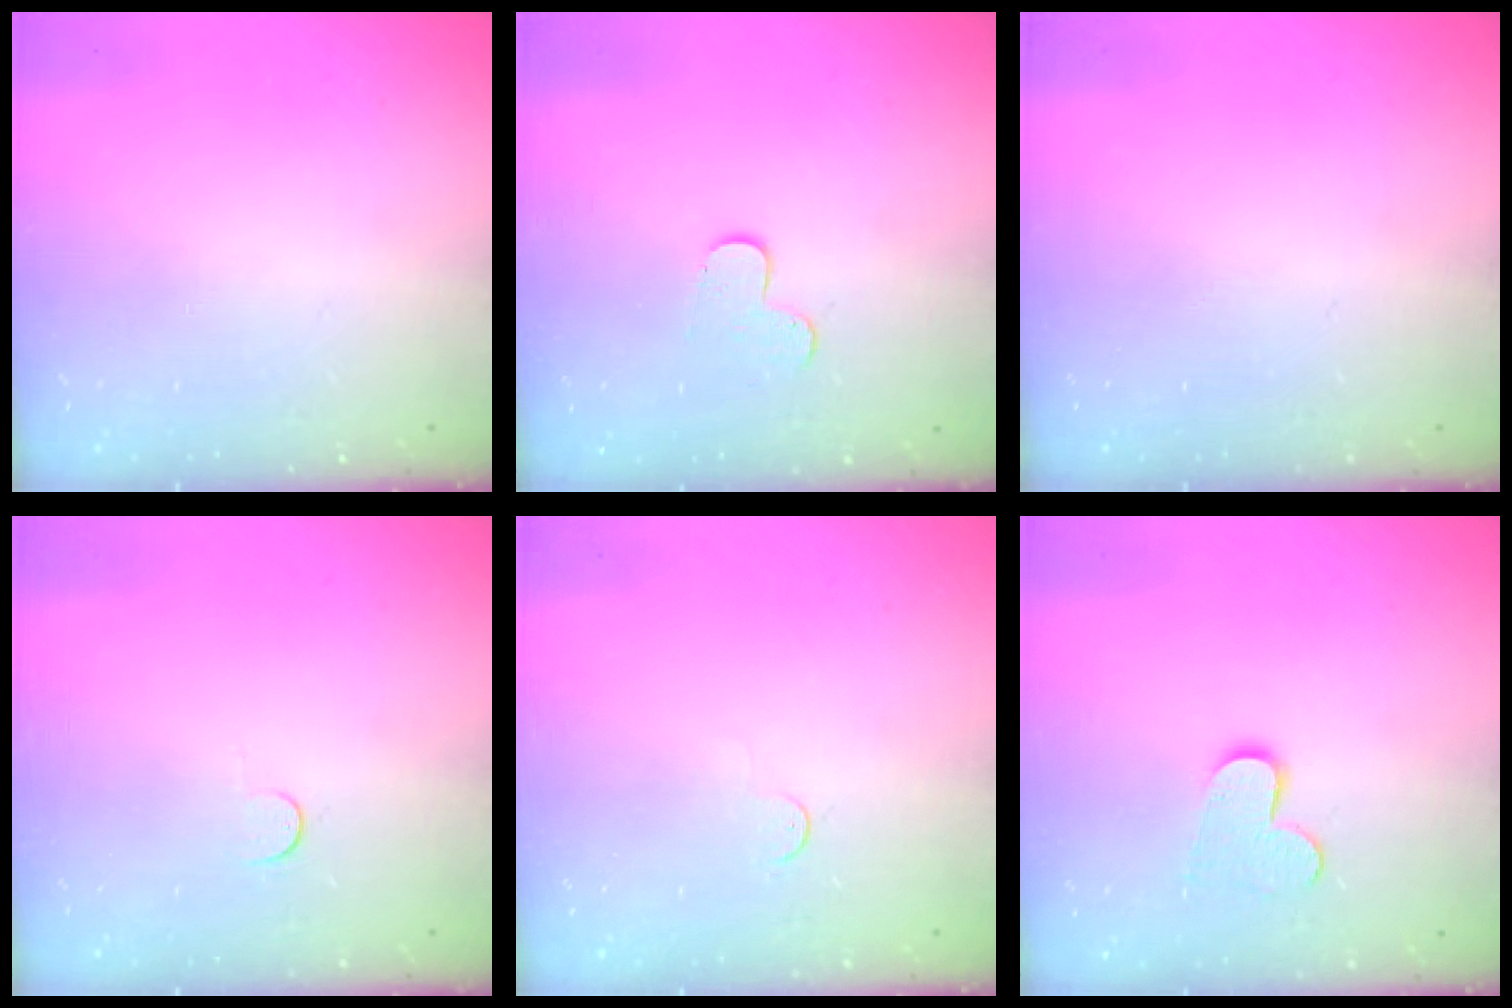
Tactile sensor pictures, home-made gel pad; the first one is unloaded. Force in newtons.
{"total": 6.2, "press": 6.2, "slide": 0.6}
{"total": 0.0}
{"total": 2.8, "press": 2.8, "slide": 0.4}
{"total": 2.8, "press": 2.8, "slide": 0.4}
{"total": 8.5, "press": 8.5, "slide": 0.5}